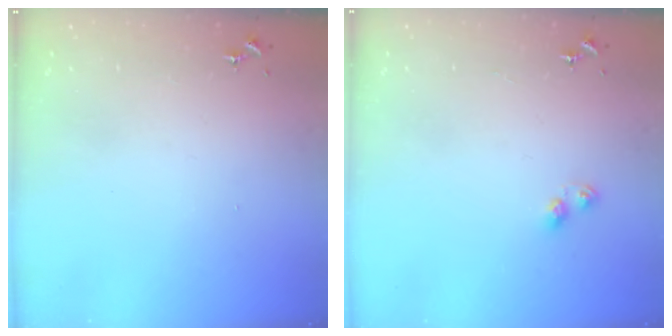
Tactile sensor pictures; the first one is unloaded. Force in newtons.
{"total": 4.5, "press": 4.4, "slide": 0.6}